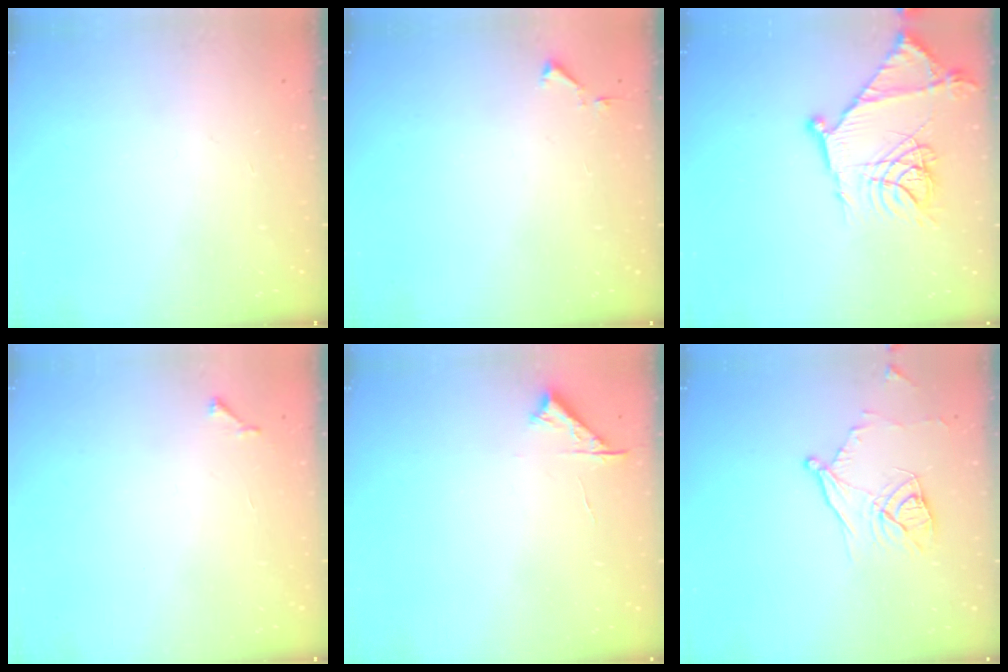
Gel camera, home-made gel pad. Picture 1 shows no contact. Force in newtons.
{"total": 3.1, "press": 3.1, "slide": 0.6}
{"total": 16.5, "press": 16.4, "slide": 1.1}
{"total": 3.7, "press": 3.6, "slide": 0.5}
{"total": 4.7, "press": 4.6, "slide": 0.6}
{"total": 11.3, "press": 11.0, "slide": 2.3}